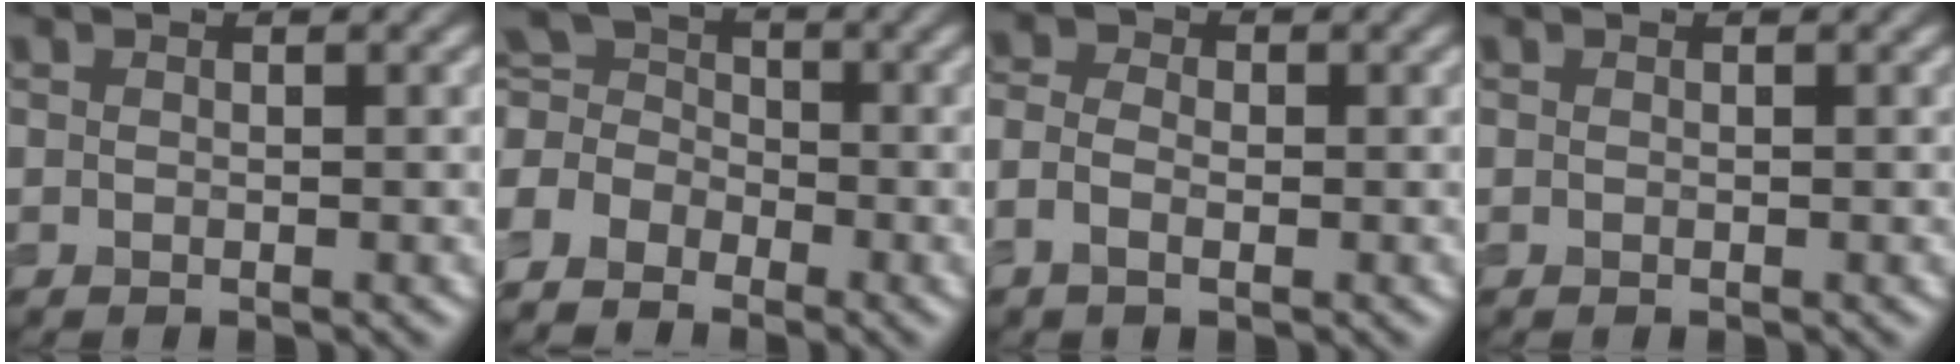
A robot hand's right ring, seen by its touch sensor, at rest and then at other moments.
{"total": 5.1, "force": [-2.7, 3.6, 2.3], "torque": [-0.050, 0.004, -0.058]}
{"total": 2.8, "force": [-1.0, 1.9, 1.8], "torque": [-0.030, 0.002, -0.025]}
{"total": 0.0}